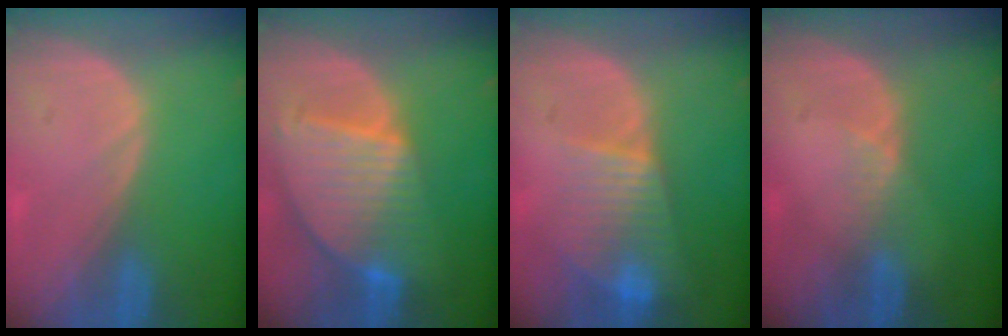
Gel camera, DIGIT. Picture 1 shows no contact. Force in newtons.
{"total": 9.5, "press": 8.2, "slide": 4.8}
{"total": 8.1, "press": 7.0, "slide": 4.2}
{"total": 2.0, "press": 1.6, "slide": 1.3}